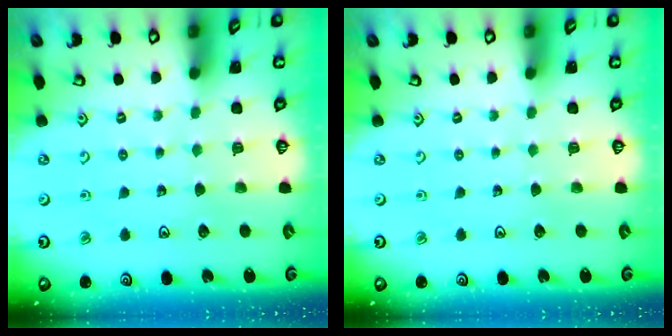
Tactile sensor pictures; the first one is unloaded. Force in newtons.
{"total": 0.0}